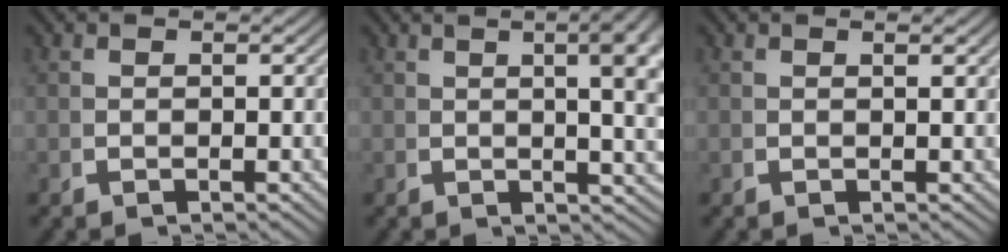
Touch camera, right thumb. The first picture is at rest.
{"total": 7.9, "force": [2.2, 2.9, 7.0], "torque": [-0.065, 0.017, 0.029]}
{"total": 0.5, "force": [0.3, -0.1, 0.4], "torque": [-0.008, 0.001, 0.007]}